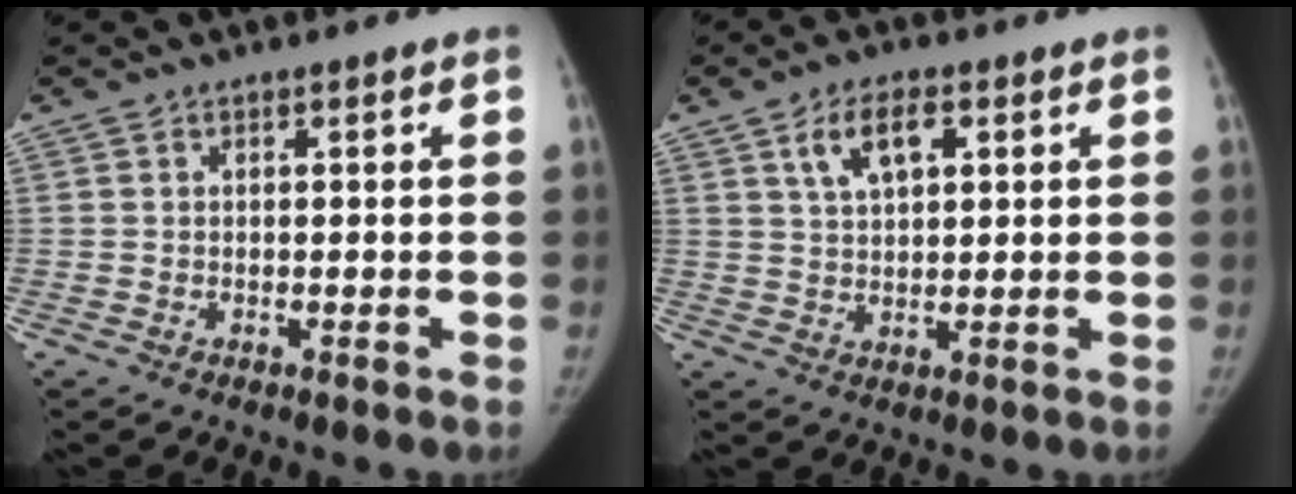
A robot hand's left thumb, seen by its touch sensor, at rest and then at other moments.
{"total": 6.7, "force": [3.0, 3.4, 5.0], "torque": [-0.079, -0.002, 0.056]}